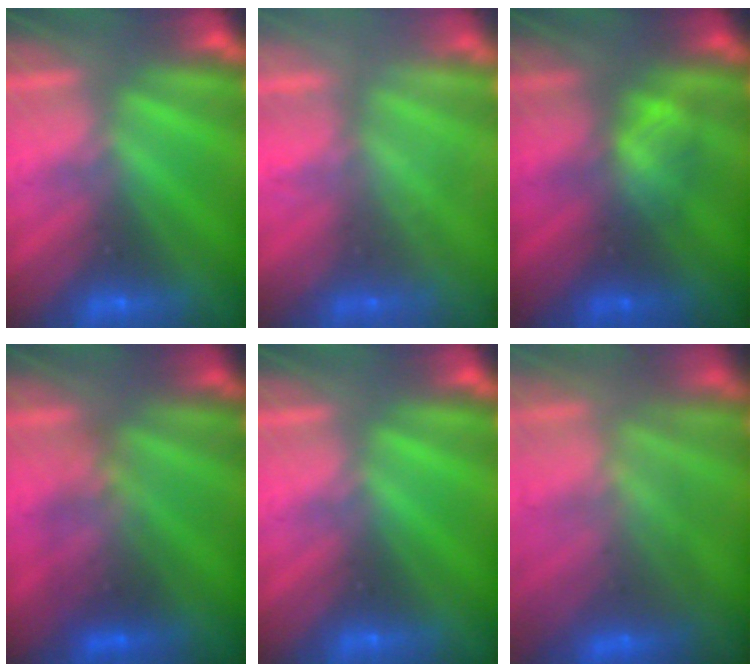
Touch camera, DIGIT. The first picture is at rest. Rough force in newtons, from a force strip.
{"total": 2.3}
{"total": 2.3}
{"total": 2.4}
{"total": 0.0}
{"total": 7.8}